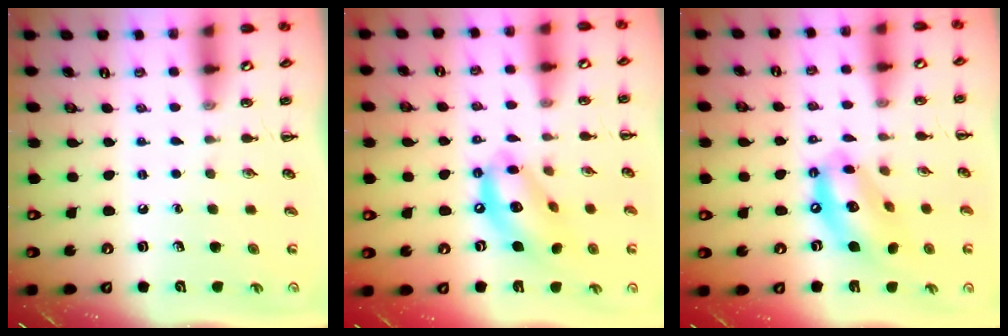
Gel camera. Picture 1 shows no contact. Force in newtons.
{"total": 14.1, "press": 13.7, "slide": 3.5}
{"total": 14.0, "press": 13.6, "slide": 3.5}